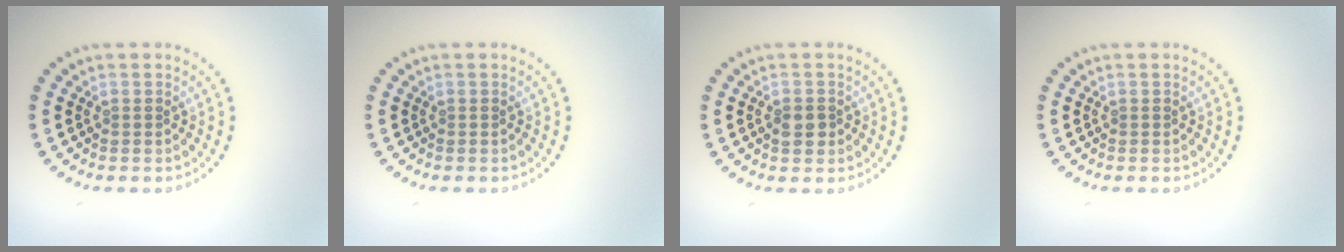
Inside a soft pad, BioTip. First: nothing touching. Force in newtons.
{"total": 0.0}
{"total": 1.6, "press": 1.6, "slide": 0.3}
{"total": 0.0}